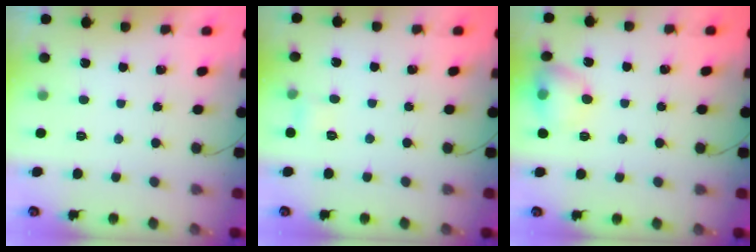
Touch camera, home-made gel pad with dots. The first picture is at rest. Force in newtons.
{"total": 3.7, "press": 3.5, "slide": 1.2}
{"total": 9.7, "press": 9.6, "slide": 1.4}